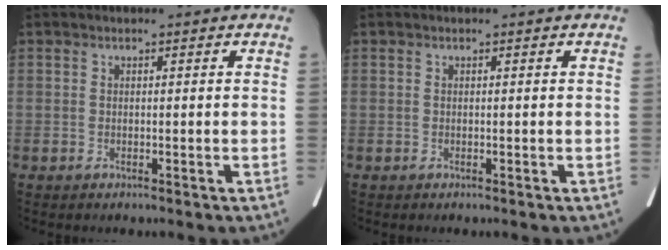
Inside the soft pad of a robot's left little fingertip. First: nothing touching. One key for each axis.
{"total": 0.0}